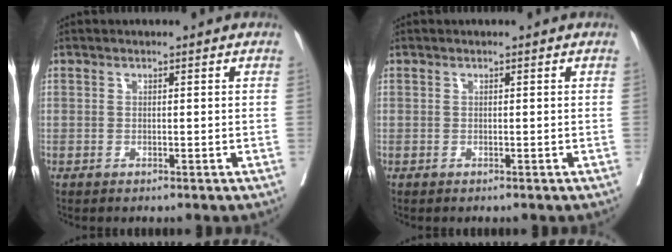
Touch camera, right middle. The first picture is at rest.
{"total": 0.0}